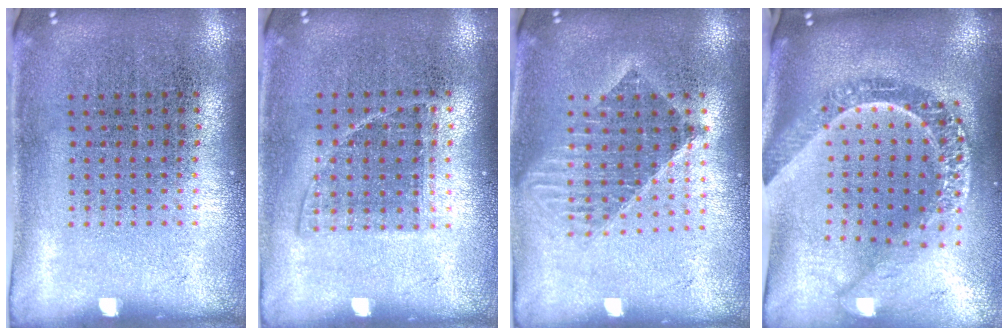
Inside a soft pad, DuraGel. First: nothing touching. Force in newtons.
{"total": 0.8, "press": 0.7, "slide": 0.4}
{"total": 1.6, "press": 1.4, "slide": 0.9}
{"total": 2.9, "press": 2.2, "slide": 1.8}